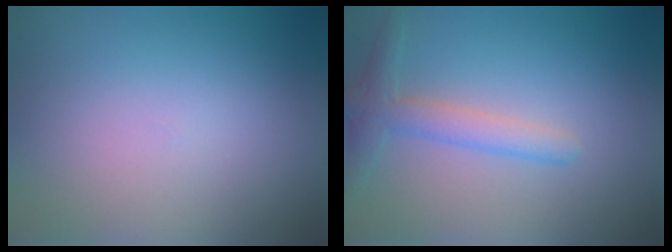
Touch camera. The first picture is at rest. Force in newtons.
{"total": 2.5, "press": 2.5, "slide": 0.1}